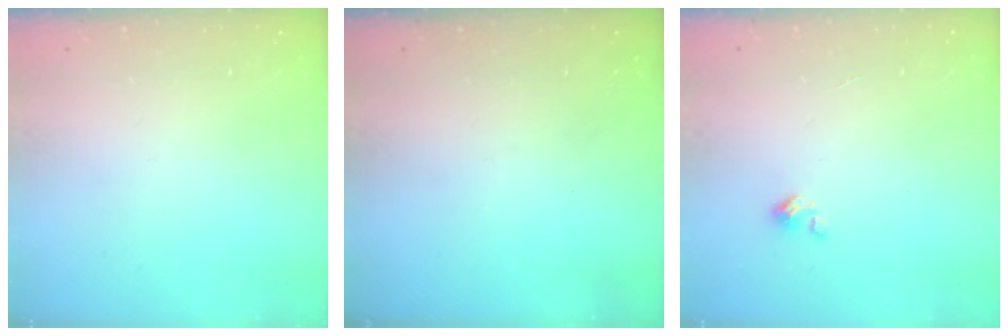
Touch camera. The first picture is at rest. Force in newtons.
{"total": 0.0}
{"total": 1.6, "press": 1.6, "slide": 0.4}